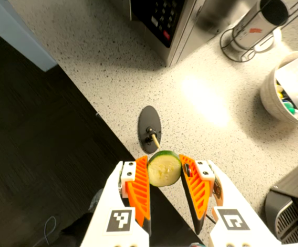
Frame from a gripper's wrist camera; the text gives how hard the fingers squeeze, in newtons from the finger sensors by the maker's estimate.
{"total": 10.3, "left": 11.2, "right": 9.4}